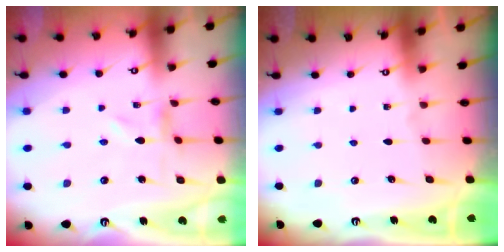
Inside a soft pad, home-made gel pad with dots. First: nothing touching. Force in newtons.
{"total": 0.0}